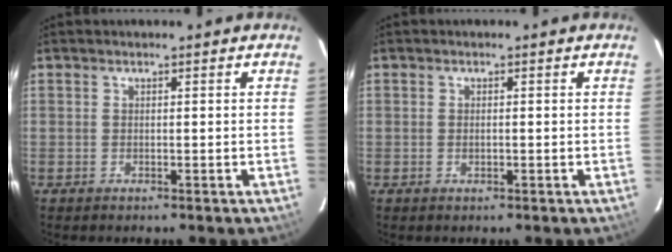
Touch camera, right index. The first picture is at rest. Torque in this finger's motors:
{"motor_torque": [-0.22, 0.15, -0.02, -0.01]}